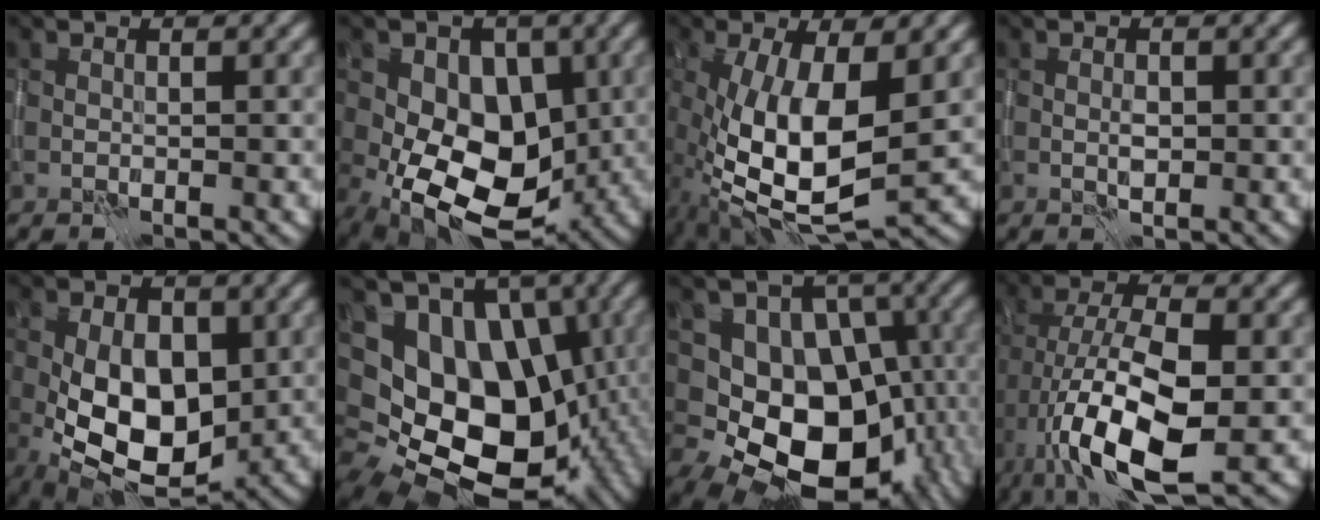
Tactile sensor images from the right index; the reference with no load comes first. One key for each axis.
{"total": 10.3, "fx": -1.2, "fy": 7.0, "fz": 7.4, "tx": -0.103, "ty": -0.005, "tz": -0.026}
{"total": 10.5, "fx": -1.2, "fy": 4.2, "fz": 9.6, "tx": -0.198, "ty": -0.020, "tz": -0.021}
{"total": 0.9, "fx": -0.1, "fy": 0.5, "fz": 0.7, "tx": -0.014, "ty": -0.001, "tz": -0.002}
{"total": 9.9, "fx": -1.4, "fy": 5.8, "fz": 7.8, "tx": -0.129, "ty": -0.003, "tz": -0.026}
{"total": 15.8, "fx": -0.6, "fy": 11.9, "fz": 10.3, "tx": -0.137, "ty": -0.017, "tz": 0.003}
{"total": 13.6, "fx": -3.1, "fy": 10.0, "fz": 8.6, "tx": -0.097, "ty": -0.005, "tz": -0.050}
{"total": 11.3, "fx": -3.9, "fy": 4.2, "fz": 9.8, "tx": -0.189, "ty": -0.002, "tz": -0.072}